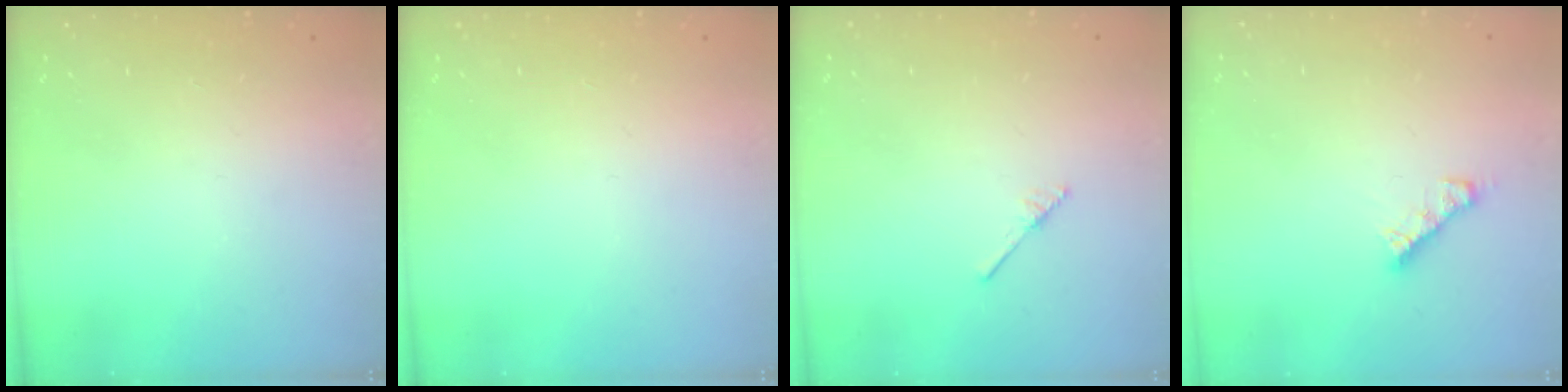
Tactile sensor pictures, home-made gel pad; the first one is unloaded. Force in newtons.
{"total": 0.0}
{"total": 2.5, "press": 2.4, "slide": 0.3}
{"total": 4.8, "press": 4.8, "slide": 0.3}